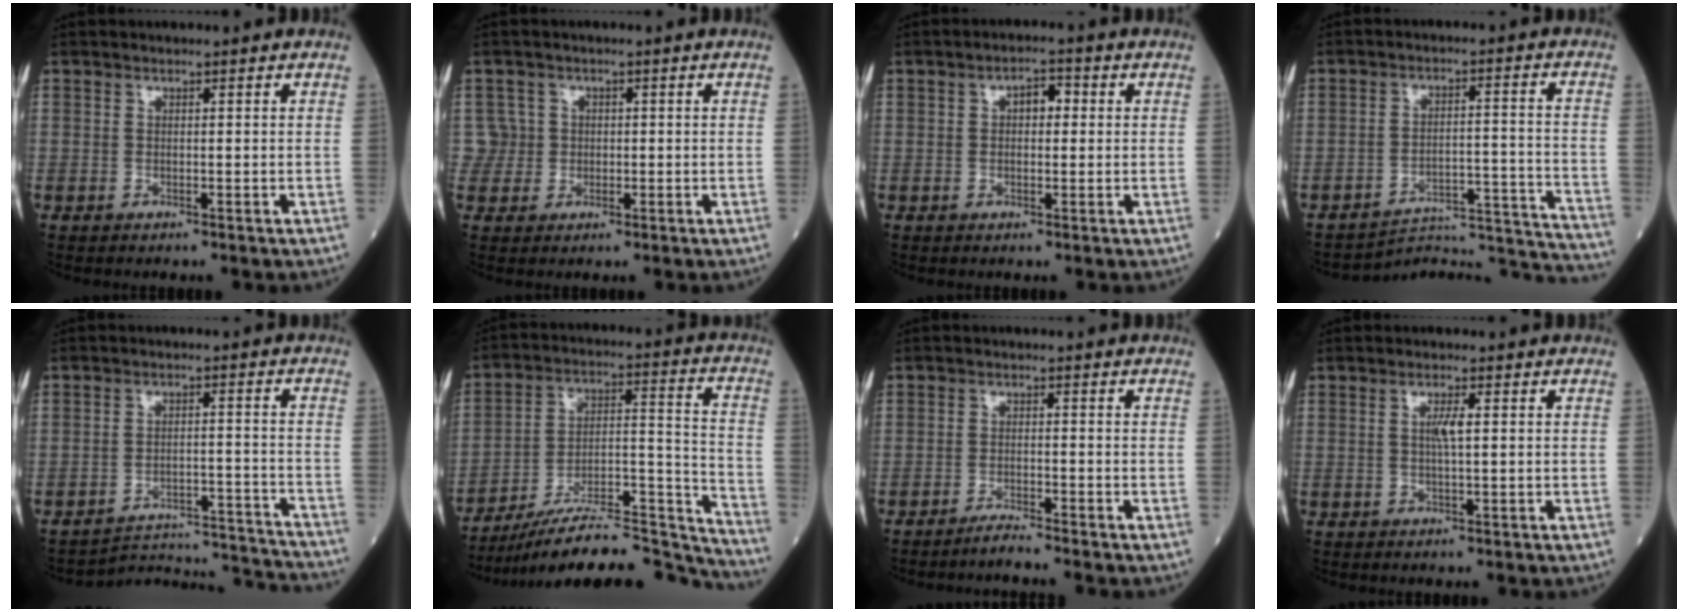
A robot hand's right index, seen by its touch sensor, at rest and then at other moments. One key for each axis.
{"total": 3.2, "fx": 0.5, "fy": 3.1, "fz": -0.7, "tx": 0.035, "ty": 0.007, "tz": 0.004}
{"total": 3.3, "fx": 0.6, "fy": 1.7, "fz": 2.7, "tx": -0.042, "ty": 0.016, "tz": 0.006}
{"total": 17.5, "fx": -17.5, "fy": -0.3, "fz": 0.4, "tx": 0.028, "ty": 0.036, "tz": -0.229}
{"total": 14.6, "fx": -14.6, "fy": -0.5, "fz": -0.1, "tx": 0.021, "ty": 0.027, "tz": -0.194}
{"total": 23.0, "fx": -21.5, "fy": 2.0, "fz": 7.9, "tx": -0.086, "ty": 0.033, "tz": -0.331}
{"total": 2.5, "fx": -2.4, "fy": -0.7, "fz": 0.5, "tx": -0.010, "ty": -0.006, "tz": -0.047}
{"total": 2.4, "fx": 0.4, "fy": 0.1, "fz": 2.4, "tx": -0.047, "ty": 0.000, "tz": 0.006}